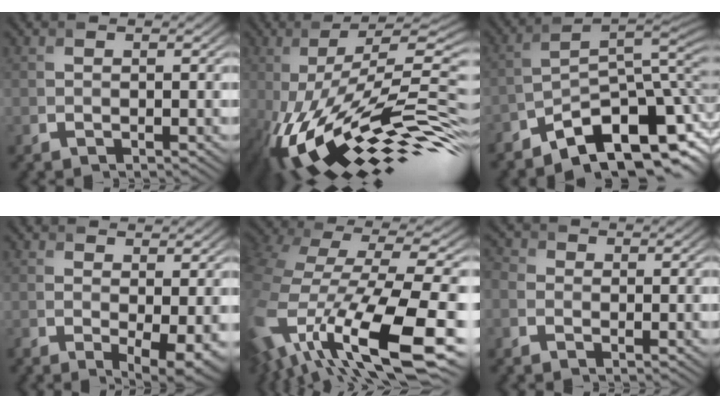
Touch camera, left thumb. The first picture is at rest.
{"total": 18.1, "force": [-5.4, 5.0, 16.5], "torque": [-0.276, 0.011, -0.118]}
{"total": 11.1, "force": [-7.1, 3.2, 7.9], "torque": [-0.113, -0.007, -0.128]}
{"total": 4.8, "force": [-0.5, 1.4, 4.6], "torque": [-0.072, -0.011, -0.001]}
{"total": 15.0, "force": [-4.0, 7.2, 12.6], "torque": [-0.304, -0.039, -0.042]}
{"total": 2.6, "force": [-0.6, 2.1, 1.4], "torque": [-0.037, 0.005, -0.022]}